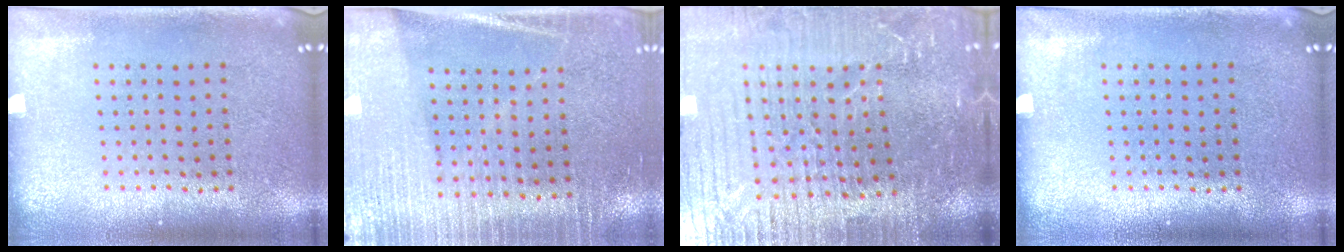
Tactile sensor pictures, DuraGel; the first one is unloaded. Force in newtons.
{"total": 3.3, "press": 2.9, "slide": 1.4}
{"total": 5.6, "press": 5.1, "slide": 2.2}
{"total": 0.0}